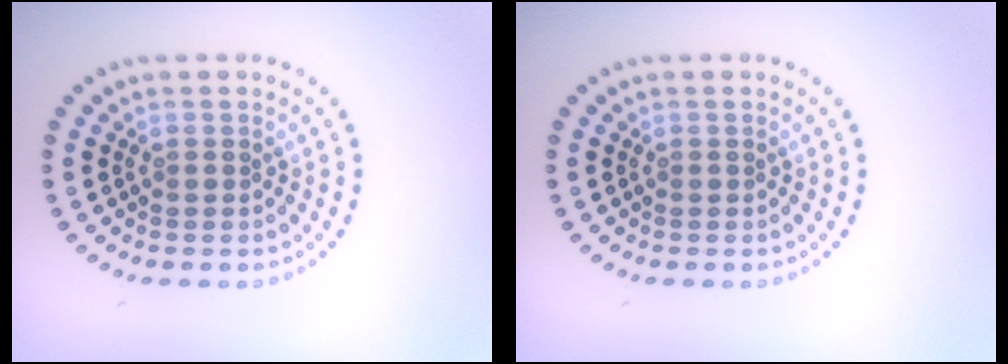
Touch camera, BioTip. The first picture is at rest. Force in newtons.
{"total": 0.0}